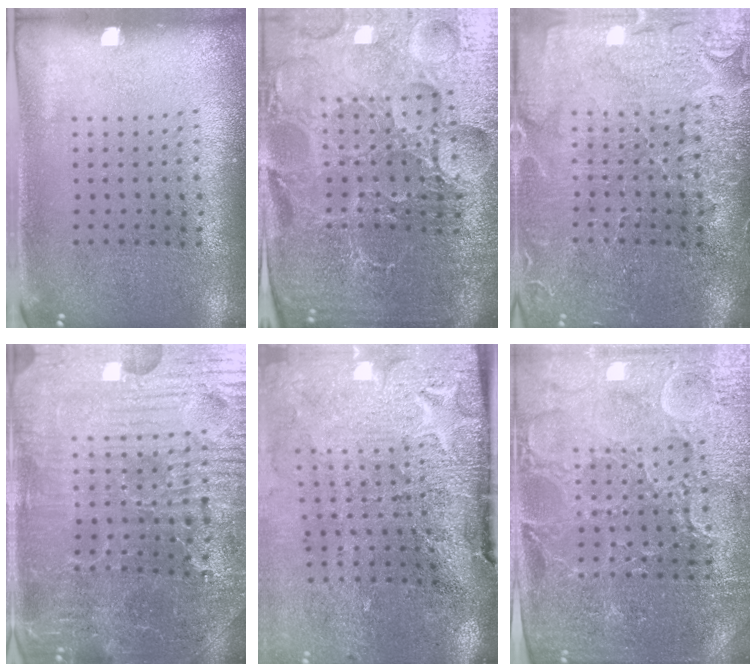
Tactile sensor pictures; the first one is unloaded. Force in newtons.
{"total": 5.8, "press": 5.4, "slide": 2.3}
{"total": 3.6, "press": 3.4, "slide": 1.2}
{"total": 5.1, "press": 5.0, "slide": 1.1}
{"total": 4.8, "press": 3.8, "slide": 2.9}
{"total": 4.3, "press": 4.1, "slide": 1.3}